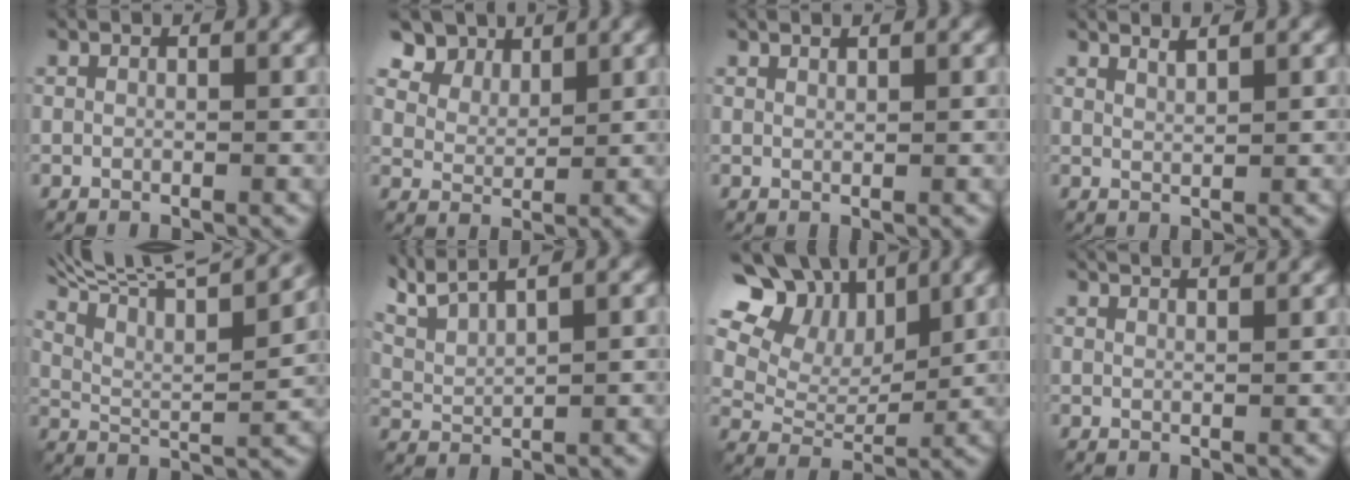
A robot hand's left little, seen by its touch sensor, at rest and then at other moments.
{"total": 6.0, "force": [4.5, 3.2, 2.3], "torque": [-0.072, -0.007, 0.088]}
{"total": 0.6, "force": [0.5, 0.0, 0.3], "torque": [-0.003, 0.002, 0.007]}
{"total": 1.3, "force": [1.0, 0.3, 0.8], "torque": [-0.007, 0.005, 0.015]}
{"total": 13.3, "force": [9.9, 3.2, 8.4], "torque": [-0.162, 0.026, 0.142]}
{"total": 5.5, "force": [4.3, 1.2, 3.2], "torque": [-0.077, 0.015, 0.071]}
{"total": 12.2, "force": [6.7, 8.1, 6.2], "torque": [-0.140, 0.030, 0.115]}
{"total": 4.4, "force": [3.3, 1.5, 2.5], "torque": [-0.017, 0.030, 0.019]}